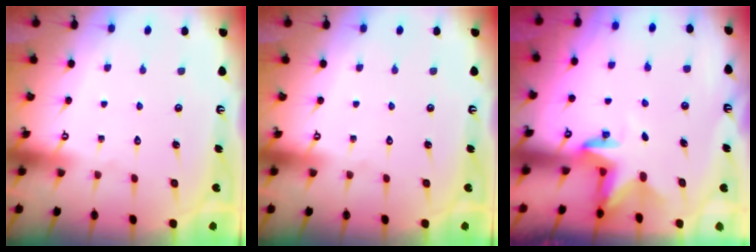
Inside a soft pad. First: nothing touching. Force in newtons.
{"total": 0.0}
{"total": 2.9, "press": 2.9, "slide": 0.1}